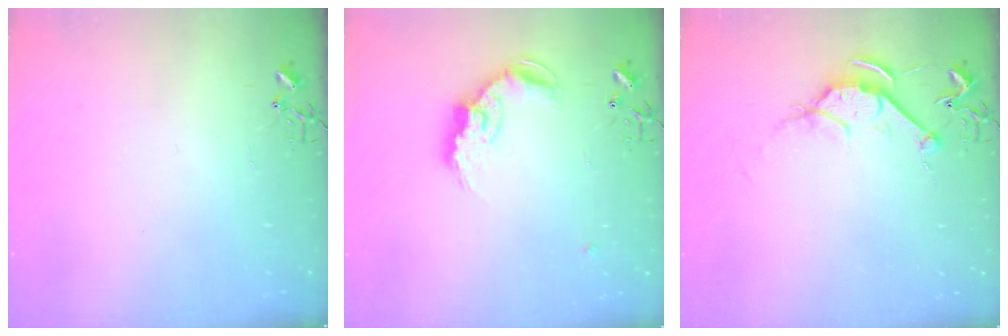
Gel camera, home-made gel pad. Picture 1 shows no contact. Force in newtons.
{"total": 12.7, "press": 12.7, "slide": 0.5}
{"total": 7.9, "press": 7.8, "slide": 0.9}